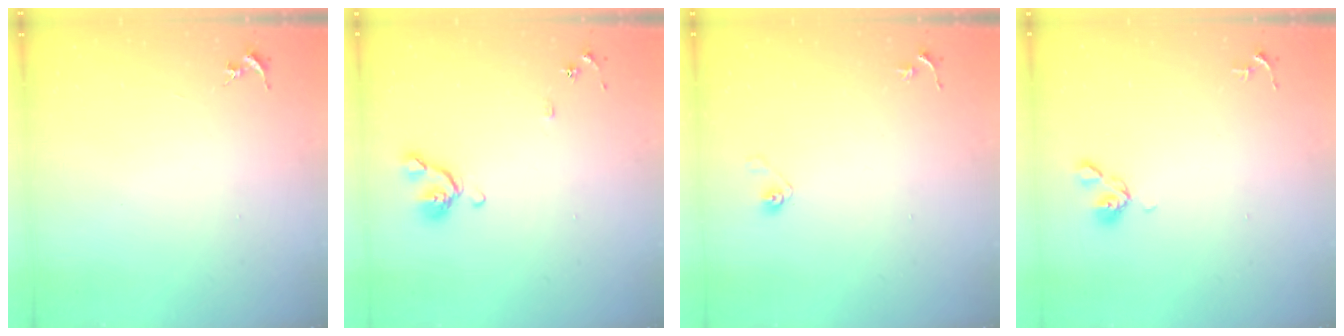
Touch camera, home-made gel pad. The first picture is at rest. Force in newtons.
{"total": 7.9, "press": 7.7, "slide": 1.4}
{"total": 3.7, "press": 3.2, "slide": 1.9}
{"total": 5.2, "press": 5.1, "slide": 0.9}